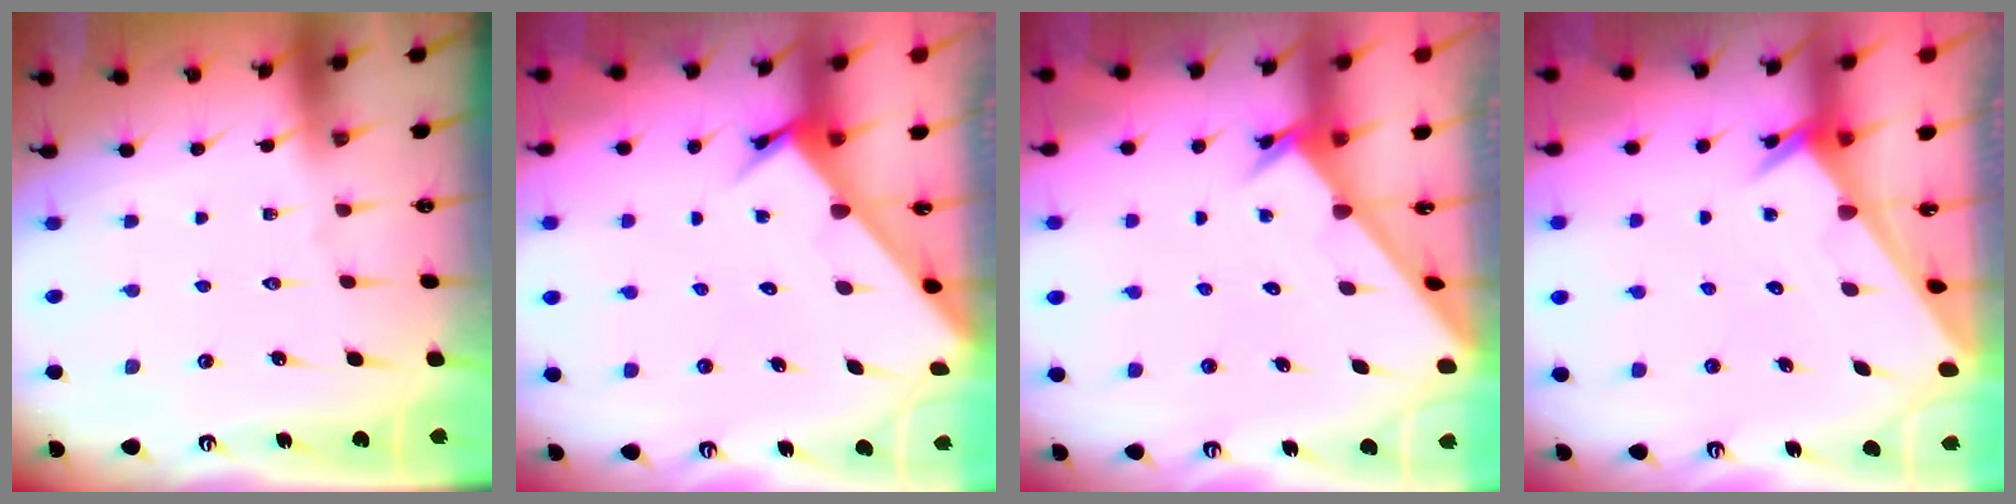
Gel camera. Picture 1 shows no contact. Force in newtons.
{"total": 3.6, "press": 3.6, "slide": 0.2}
{"total": 2.5, "press": 2.5, "slide": 0.2}
{"total": 3.4, "press": 3.4, "slide": 0.4}